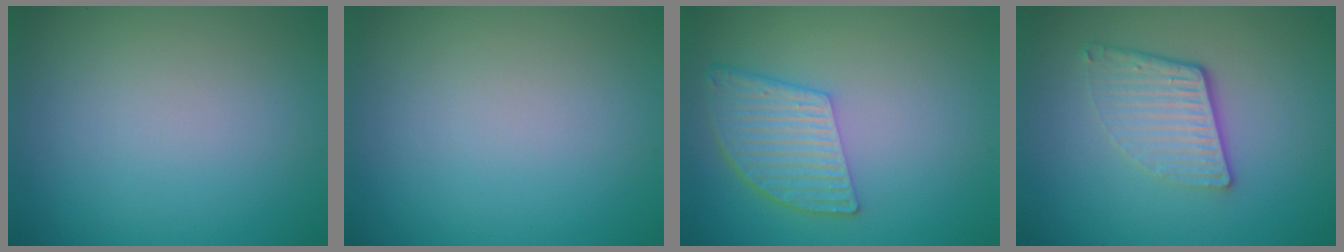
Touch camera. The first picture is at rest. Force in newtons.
{"total": 0.0}
{"total": 5.3, "press": 4.0, "slide": 3.5}
{"total": 4.1, "press": 2.8, "slide": 3.0}